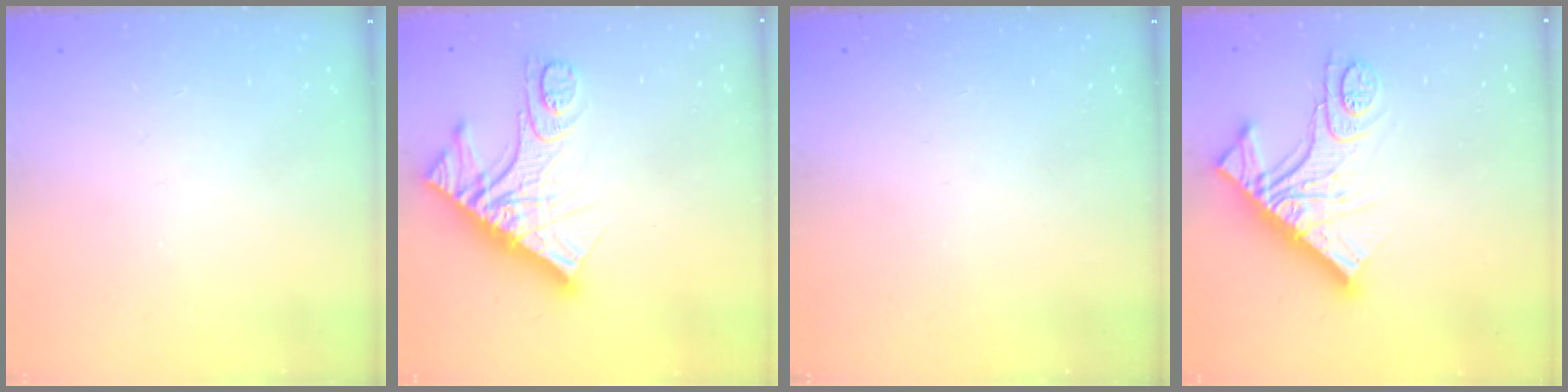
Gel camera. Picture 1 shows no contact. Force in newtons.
{"total": 15.7, "press": 15.6, "slide": 1.6}
{"total": 0.0}
{"total": 16.4, "press": 16.3, "slide": 1.6}